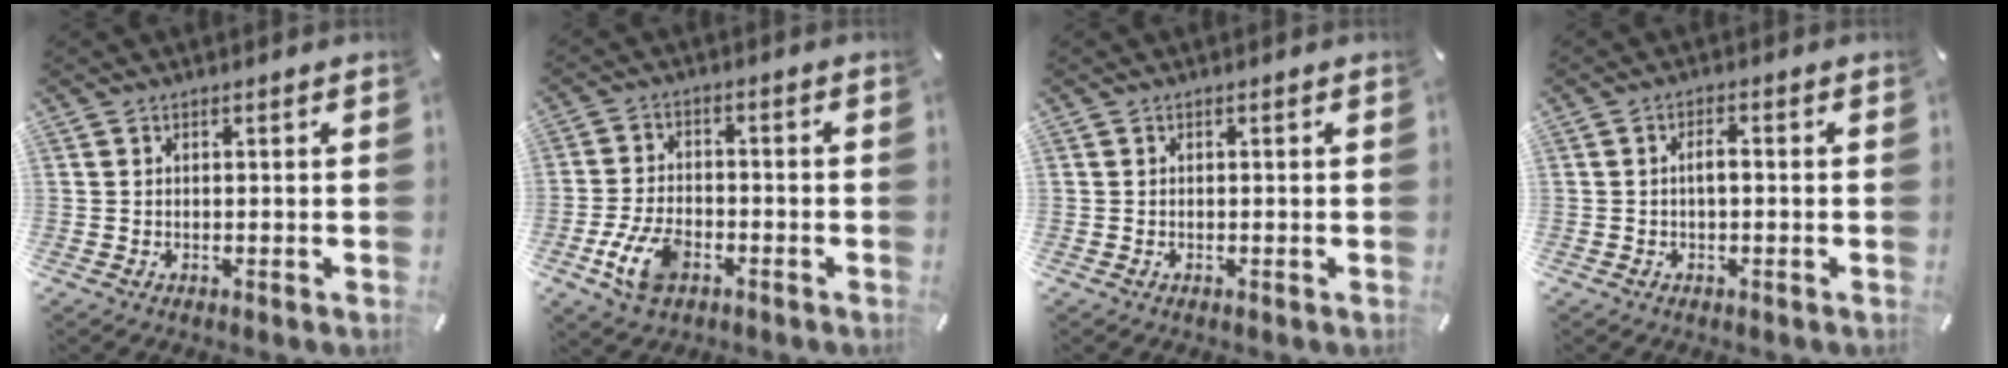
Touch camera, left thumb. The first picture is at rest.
{"total": 9.4, "force": [-4.2, 5.5, 6.3], "torque": [-0.139, 0.011, -0.077]}
{"total": 0.0}
{"total": 2.7, "force": [-0.3, 0.9, 2.5], "torque": [-0.046, 0.008, -0.009]}